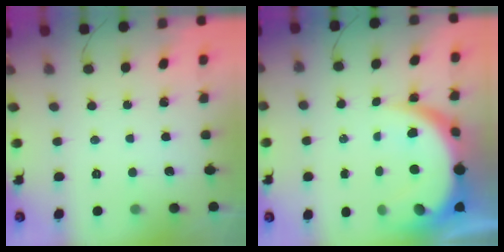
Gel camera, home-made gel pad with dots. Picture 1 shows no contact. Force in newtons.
{"total": 11.0, "press": 10.9, "slide": 1.1}